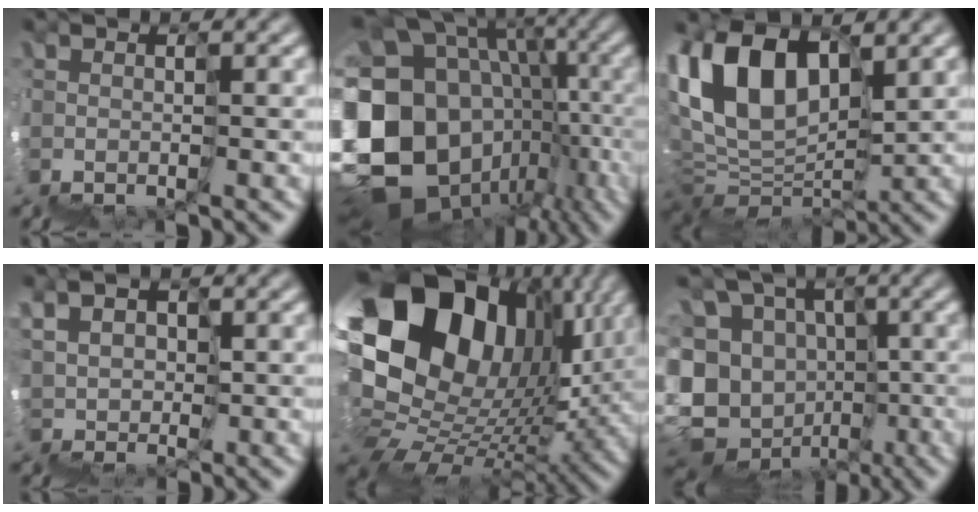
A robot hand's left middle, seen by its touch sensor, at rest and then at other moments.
{"total": 14.6, "force": [-3.9, 12.6, 6.4], "torque": [-0.118, 0.000, -0.051]}
{"total": 7.3, "force": [5.1, 2.6, 4.5], "torque": [-0.094, 0.028, 0.091]}
{"total": 2.5, "force": [2.4, 0.2, -0.7], "torque": [0.016, 0.027, 0.045]}
{"total": 15.4, "force": [7.3, 10.9, 8.0], "torque": [-0.144, 0.037, 0.137]}
{"total": 7.1, "force": [-1.3, 6.8, 1.5], "torque": [-0.058, 0.019, -0.018]}